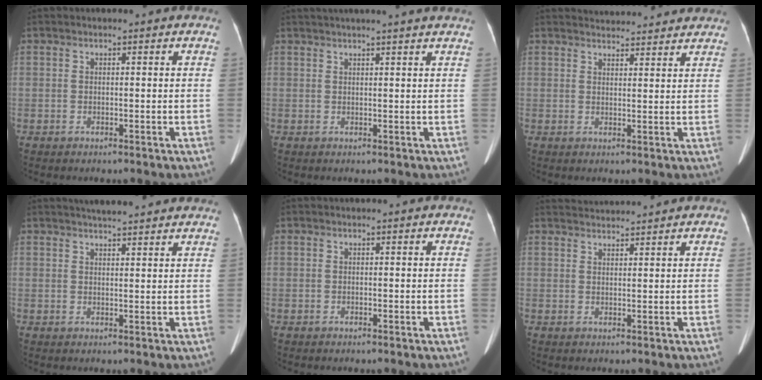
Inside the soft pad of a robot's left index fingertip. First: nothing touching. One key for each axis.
{"total": 8.5, "fx": 7.3, "fy": -0.9, "fz": 4.2, "tx": -0.057, "ty": 0.030, "tz": 0.084}
{"total": 8.6, "fx": 8.3, "fy": 1.4, "fz": 1.8, "tx": -0.021, "ty": 0.021, "tz": 0.098}
{"total": 8.5, "fx": 7.7, "fy": 0.7, "fz": 3.5, "tx": -0.050, "ty": 0.025, "tz": 0.090}
{"total": 0.0}
{"total": 4.0, "fx": 3.9, "fy": -0.8, "fz": 0.3, "tx": -0.006, "ty": 0.021, "tz": 0.067}